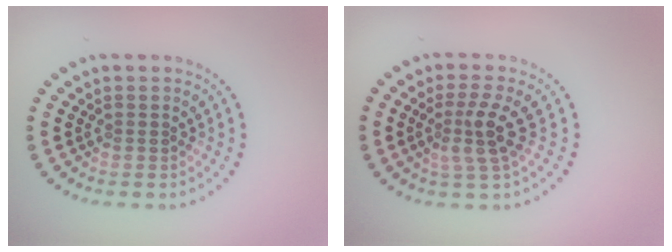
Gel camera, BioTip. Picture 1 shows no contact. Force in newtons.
{"total": 2.9, "press": 2.4, "slide": 1.6}